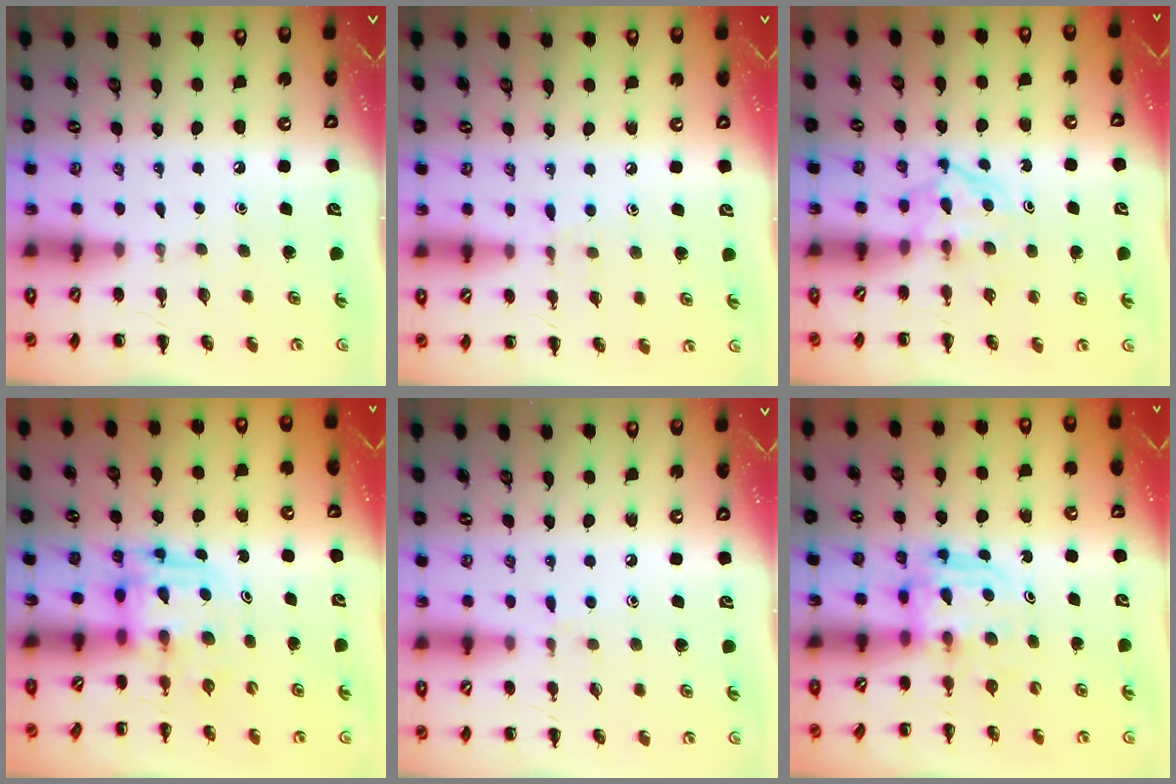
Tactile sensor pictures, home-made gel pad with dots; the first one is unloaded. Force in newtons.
{"total": 5.8, "press": 5.4, "slide": 2.2}
{"total": 4.5, "press": 4.5, "slide": 0.7}
{"total": 3.9, "press": 3.9, "slide": 0.7}
{"total": 5.6, "press": 5.2, "slide": 2.1}
{"total": 3.6, "press": 3.6, "slide": 0.2}